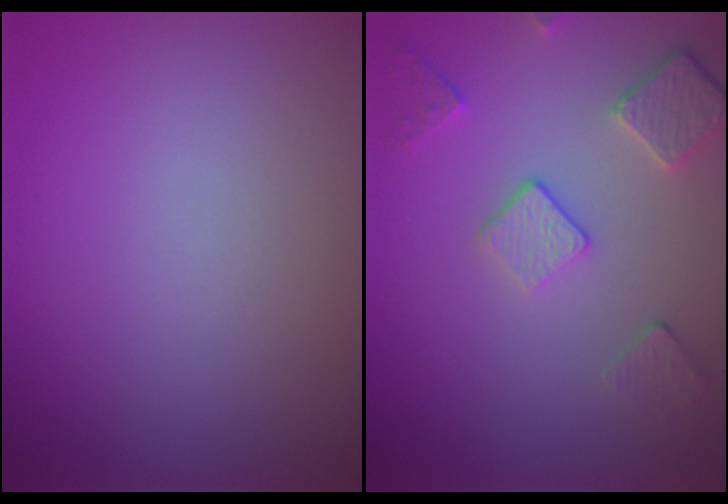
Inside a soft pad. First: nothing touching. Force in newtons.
{"total": 3.6, "press": 3.0, "slide": 2.1}